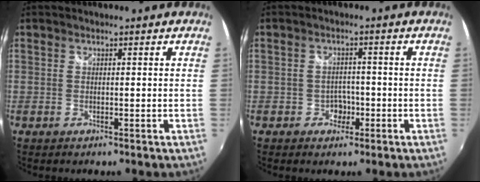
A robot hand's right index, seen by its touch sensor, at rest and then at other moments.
{"total": 2.9, "force": [-1.2, 2.5, 0.9], "torque": [-0.018, 0.006, -0.015]}